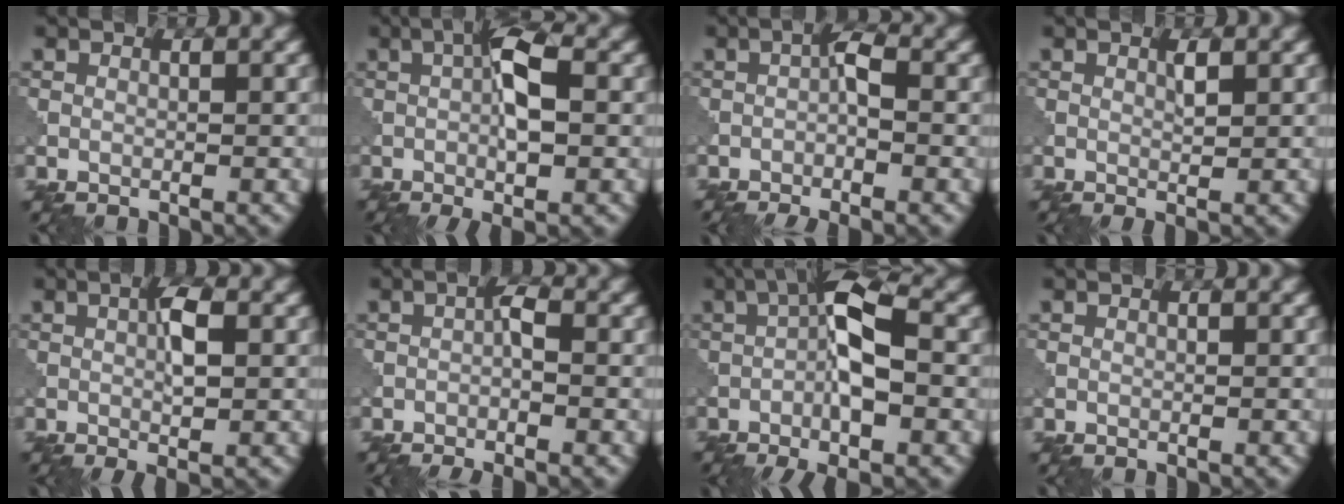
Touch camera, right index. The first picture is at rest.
{"total": 5.4, "force": [-0.3, 1.5, 5.2], "torque": [-0.089, 0.005, -0.008]}
{"total": 3.7, "force": [-1.7, 0.9, 3.1], "torque": [-0.054, 0.003, -0.039]}
{"total": 1.2, "force": [0.3, 0.1, 1.1], "torque": [-0.020, 0.000, 0.003]}
{"total": 3.2, "force": [0.1, 0.7, 3.1], "torque": [-0.056, 0.001, 0.002]}
{"total": 2.8, "force": [-1.4, 0.6, 2.4], "torque": [-0.043, 0.001, -0.032]}
{"total": 8.2, "force": [-1.6, 2.5, 7.6], "torque": [-0.125, 0.013, -0.037]}
{"total": 0.0}